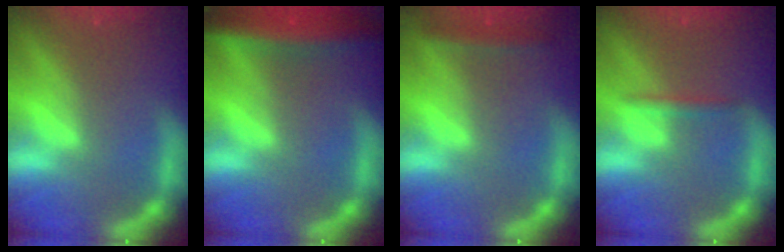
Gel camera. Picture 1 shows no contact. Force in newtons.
{"total": 6.4}
{"total": 1.9}
{"total": 1.4}